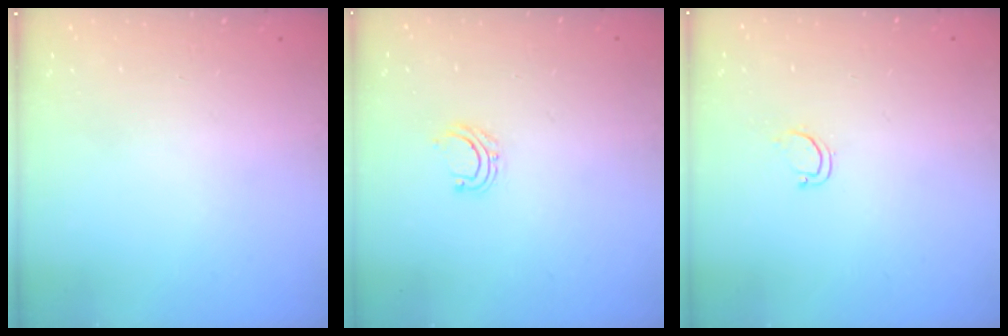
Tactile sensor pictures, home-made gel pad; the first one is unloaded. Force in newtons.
{"total": 4.1, "press": 4.0, "slide": 0.6}
{"total": 2.8, "press": 2.8, "slide": 0.2}